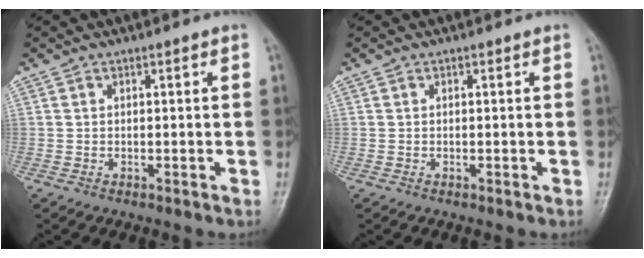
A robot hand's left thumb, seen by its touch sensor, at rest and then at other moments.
{"total": 0.0}